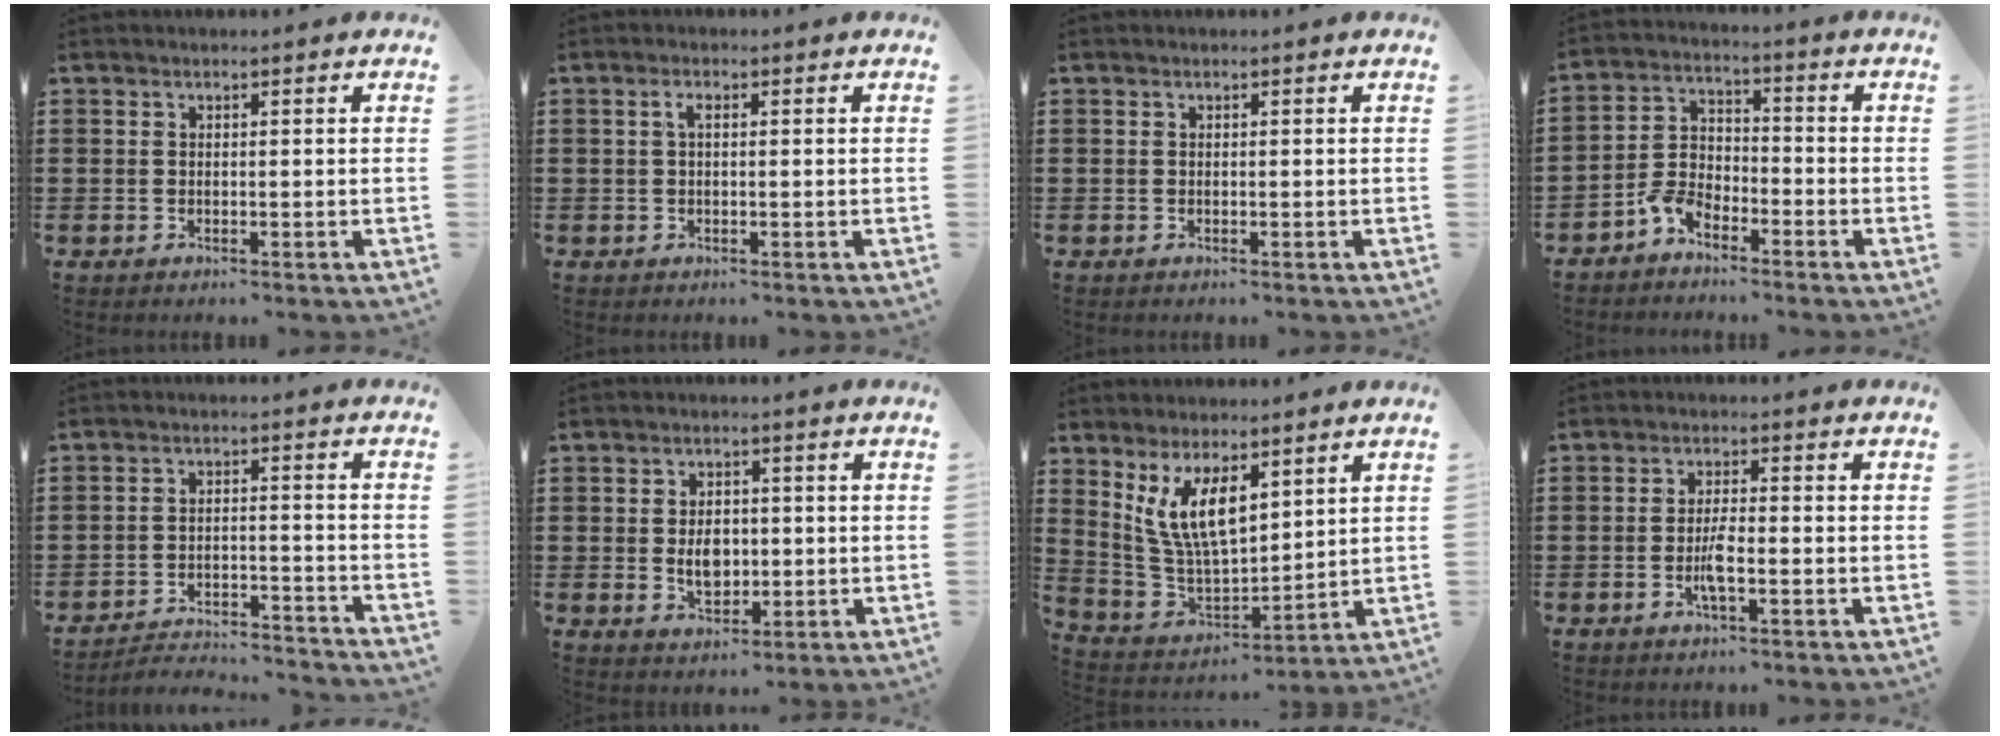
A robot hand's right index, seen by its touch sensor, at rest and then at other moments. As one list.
[{"total": 1.3, "force": [0.2, 0.4, 1.2], "torque": [-0.025, 0.005, 0.001]}, {"total": 0.0}, {"total": 5.0, "force": [-3.8, 2.6, 1.9], "torque": [-0.057, 0.009, -0.079]}, {"total": 3.8, "force": [-3.8, 0.3, 0.6], "torque": [-0.016, 0.003, -0.081]}, {"total": 4.5, "force": [-0.1, 3.2, 3.1], "torque": [-0.050, 0.002, -0.008]}, {"total": 9.5, "force": [4.8, 3.8, 7.2], "torque": [-0.173, -0.015, 0.086]}, {"total": 3.4, "force": [-1.1, 0.7, 3.1], "torque": [-0.069, -0.004, -0.025]}]